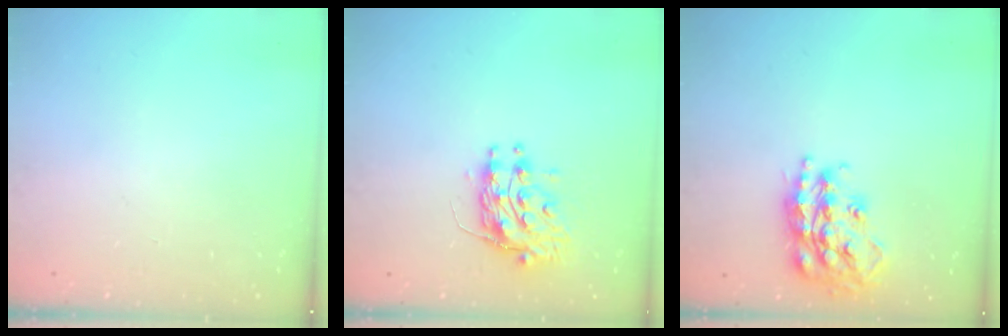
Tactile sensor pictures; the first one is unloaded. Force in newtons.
{"total": 10.0, "press": 9.9, "slide": 0.8}
{"total": 19.5, "press": 19.4, "slide": 1.3}